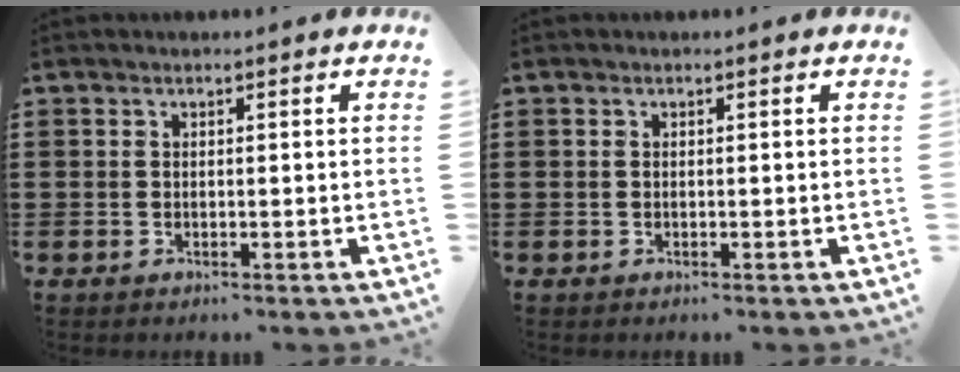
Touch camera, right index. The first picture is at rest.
{"total": 0.0}